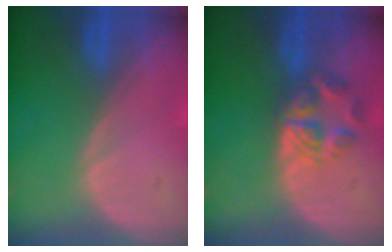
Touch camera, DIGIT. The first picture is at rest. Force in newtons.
{"total": 5.7, "press": 4.8, "slide": 3.2}